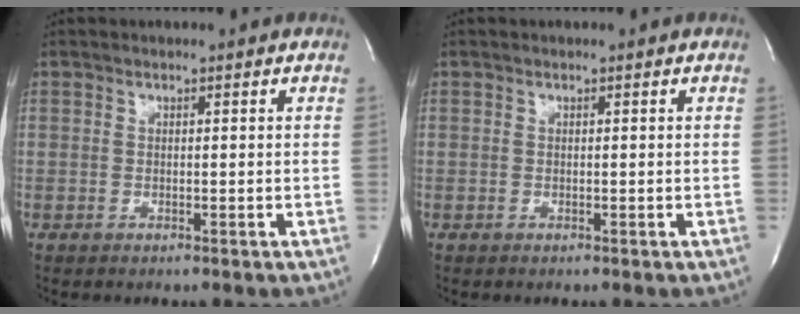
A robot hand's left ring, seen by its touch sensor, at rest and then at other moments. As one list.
[{"total": 0.0}]